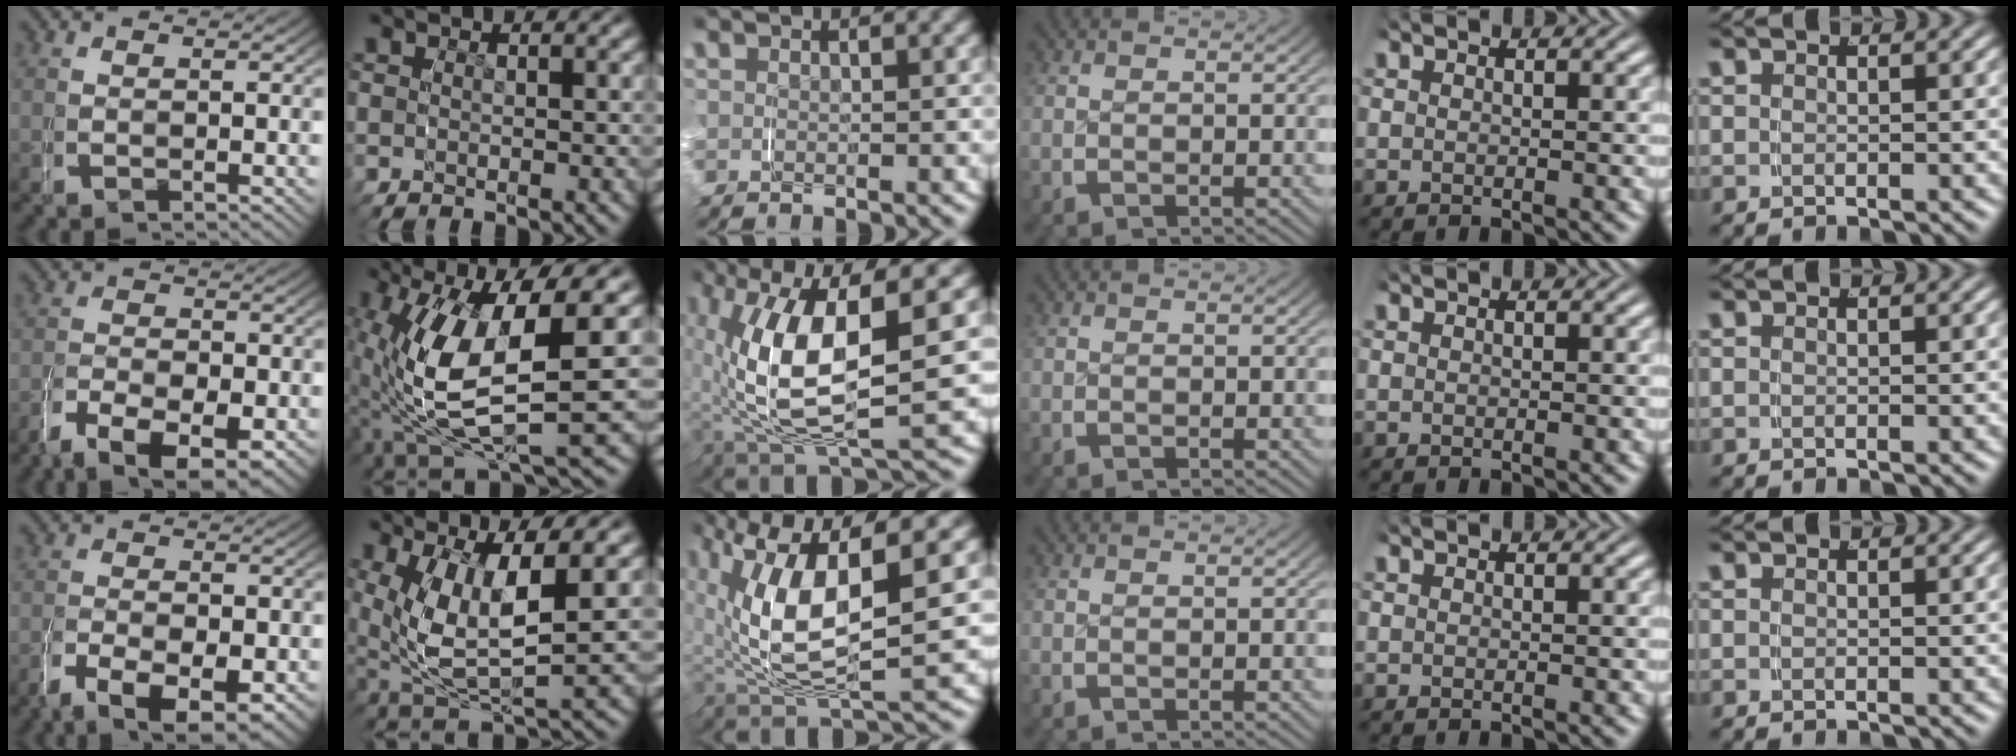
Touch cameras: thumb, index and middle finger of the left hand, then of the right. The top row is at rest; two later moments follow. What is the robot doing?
{"motion": "grasp_and_lifting", "object": "shoes"}